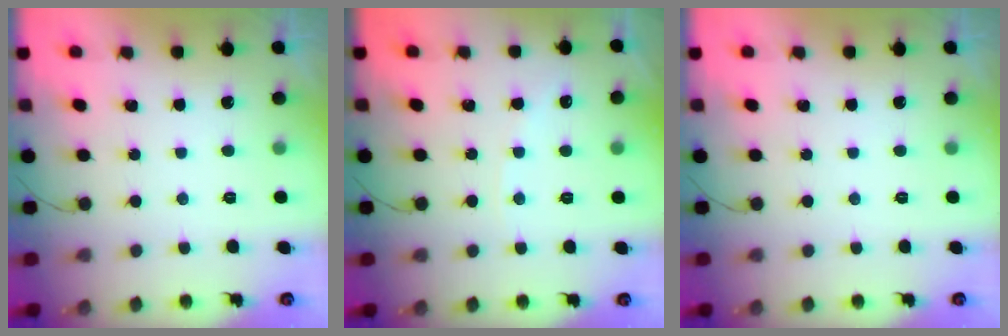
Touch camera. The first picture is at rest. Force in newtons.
{"total": 3.7, "press": 3.7, "slide": 0.6}
{"total": 0.0}